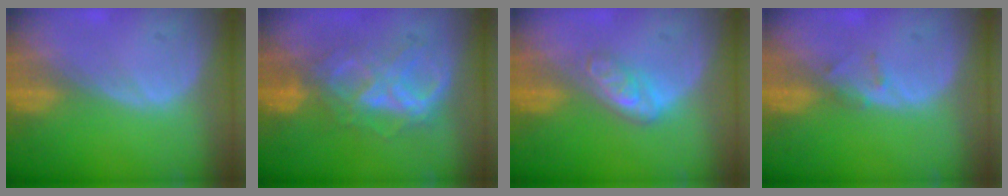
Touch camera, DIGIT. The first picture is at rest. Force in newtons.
{"total": 7.3, "press": 7.3, "slide": 0.3}
{"total": 4.8, "press": 4.2, "slide": 2.3}
{"total": 1.3, "press": 1.1, "slide": 0.8}